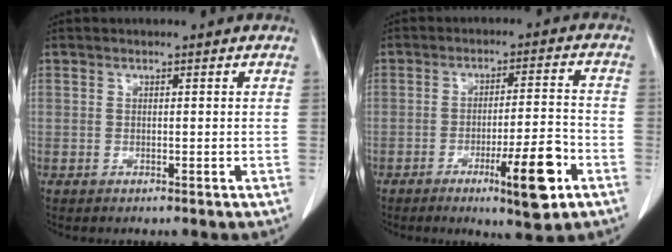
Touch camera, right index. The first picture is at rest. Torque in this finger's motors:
{"motor_torque": [1.10, -0.33, 0.66, 0.09]}